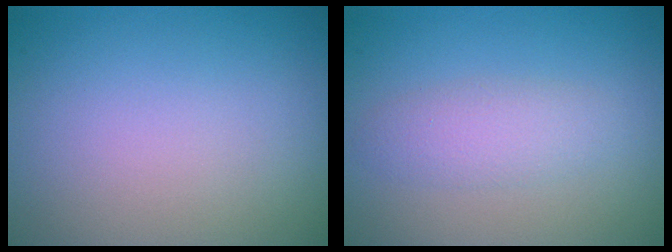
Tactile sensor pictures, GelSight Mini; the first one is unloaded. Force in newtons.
{"total": 2.3, "press": 2.3, "slide": 0.0}